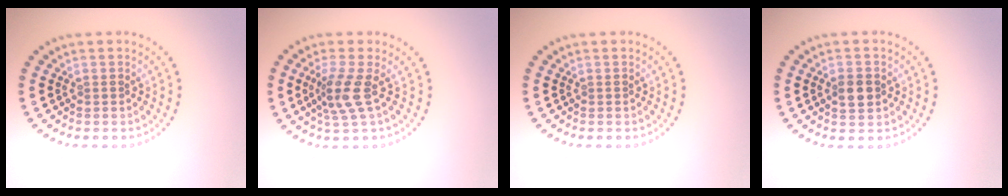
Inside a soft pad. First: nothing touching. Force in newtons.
{"total": 2.9, "press": 2.2, "slide": 1.9}
{"total": 0.0}
{"total": 2.7, "press": 2.7, "slide": 0.1}